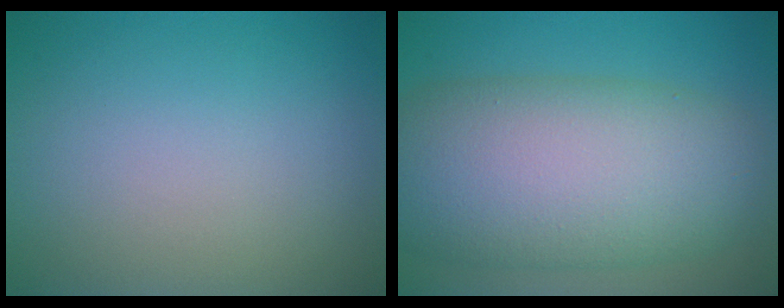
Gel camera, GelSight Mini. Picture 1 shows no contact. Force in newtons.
{"total": 12.2, "press": 12.2, "slide": 0.4}